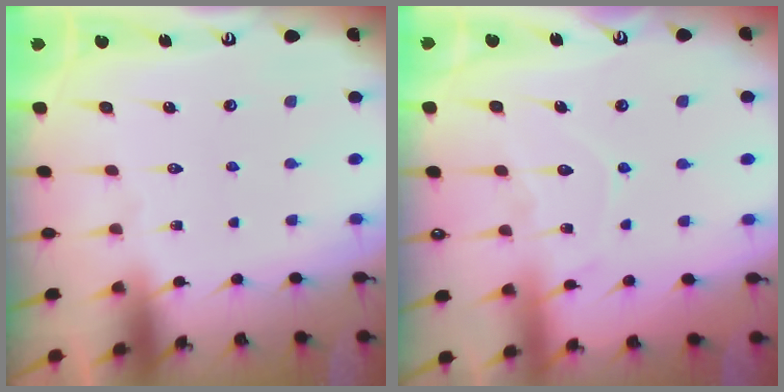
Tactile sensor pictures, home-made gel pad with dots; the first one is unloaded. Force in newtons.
{"total": 8.0, "press": 8.0, "slide": 0.8}